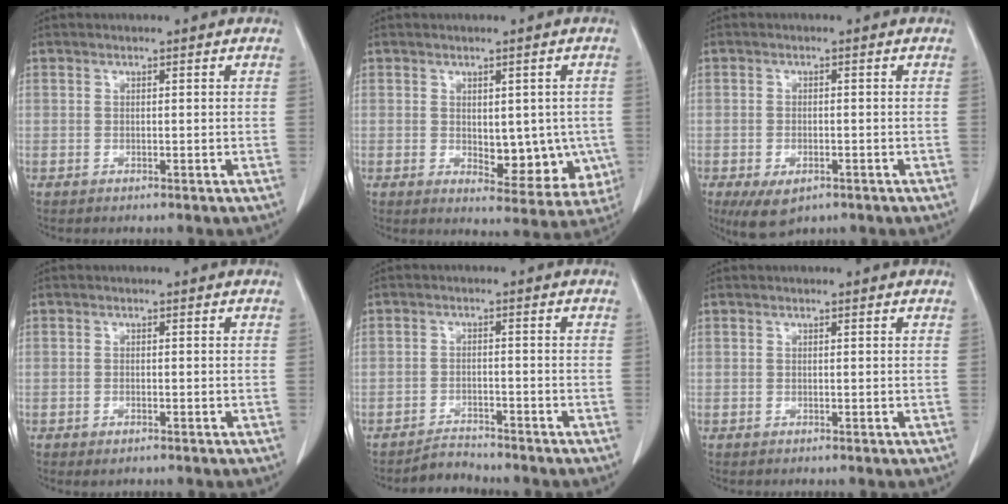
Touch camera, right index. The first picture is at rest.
{"total": 8.8, "force": [-0.9, 5.0, 7.2], "torque": [-0.072, -0.002, 0.004]}
{"total": 5.1, "force": [-3.0, 2.7, 3.2], "torque": [-0.059, -0.007, -0.038]}
{"total": 1.1, "force": [-0.6, 0.5, 0.8], "torque": [-0.015, -0.001, -0.002]}
{"total": 2.7, "force": [-2.6, 0.4, -0.6], "torque": [0.010, -0.009, -0.042]}
{"total": 0.0}